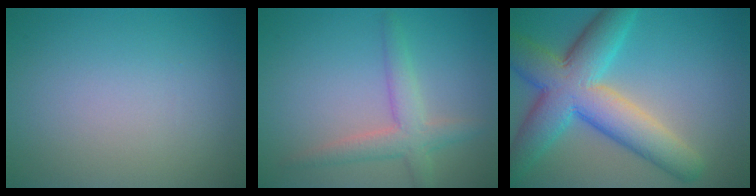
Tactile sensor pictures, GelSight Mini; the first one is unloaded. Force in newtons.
{"total": 3.3, "press": 3.3, "slide": 0.2}
{"total": 9.7, "press": 9.7, "slide": 0.4}